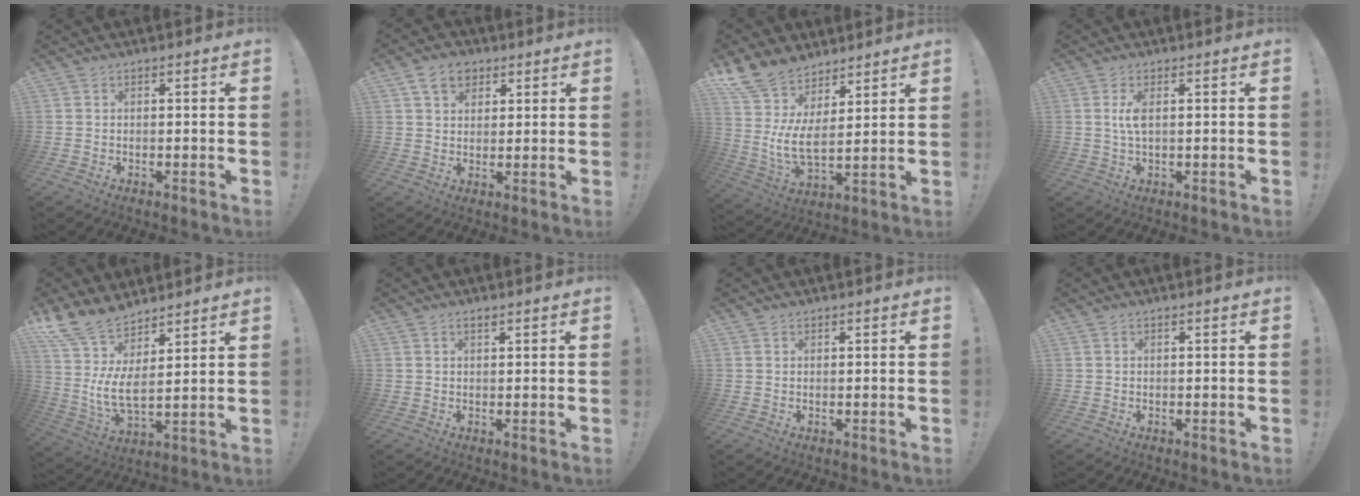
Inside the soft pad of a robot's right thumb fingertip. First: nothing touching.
{"total": 7.9, "force": [4.0, 5.8, 3.4], "torque": [-0.045, -0.010, 0.077]}
{"total": 13.1, "force": [7.5, 6.5, 8.6], "torque": [-0.181, -0.057, 0.141]}
{"total": 3.9, "force": [0.6, 1.1, 3.7], "torque": [-0.073, -0.003, 0.006]}
{"total": 12.1, "force": [7.5, 4.5, 8.4], "torque": [-0.185, -0.062, 0.138]}
{"total": 1.2, "force": [0.8, 0.4, 0.8], "torque": [-0.014, -0.001, 0.014]}
{"total": 0.6, "force": [0.5, 0.3, 0.0], "torque": [0.006, -0.002, 0.010]}
{"total": 0.0}